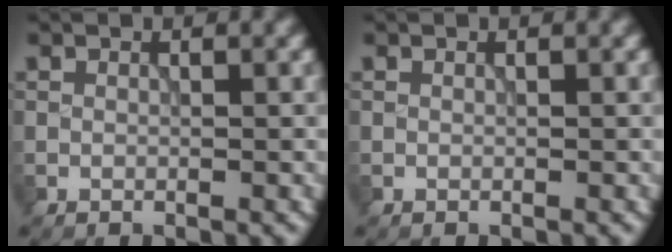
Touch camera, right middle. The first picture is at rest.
{"total": 0.0}